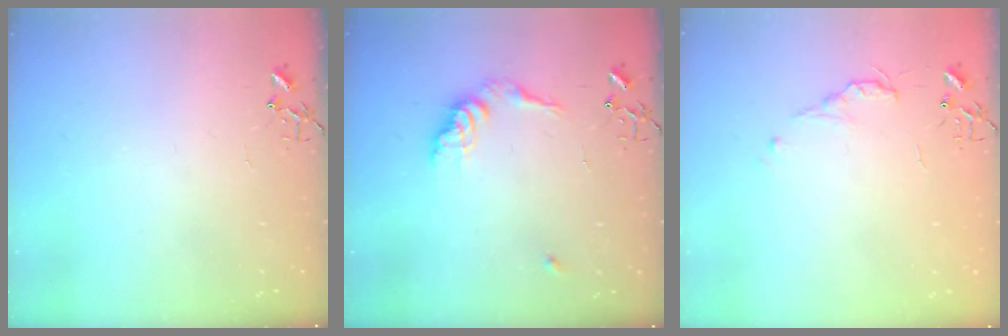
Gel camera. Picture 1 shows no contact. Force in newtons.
{"total": 10.8, "press": 10.7, "slide": 0.4}
{"total": 3.7, "press": 3.7, "slide": 0.5}